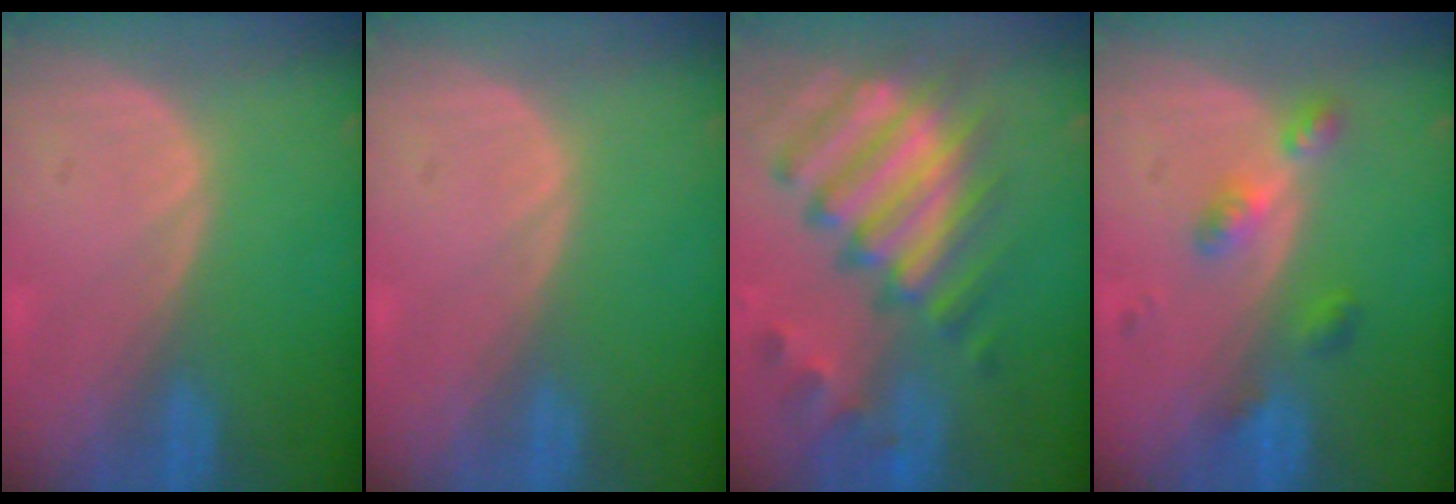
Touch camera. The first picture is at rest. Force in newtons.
{"total": 0.0}
{"total": 12.5, "press": 10.8, "slide": 6.3}
{"total": 4.8, "press": 4.3, "slide": 2.0}